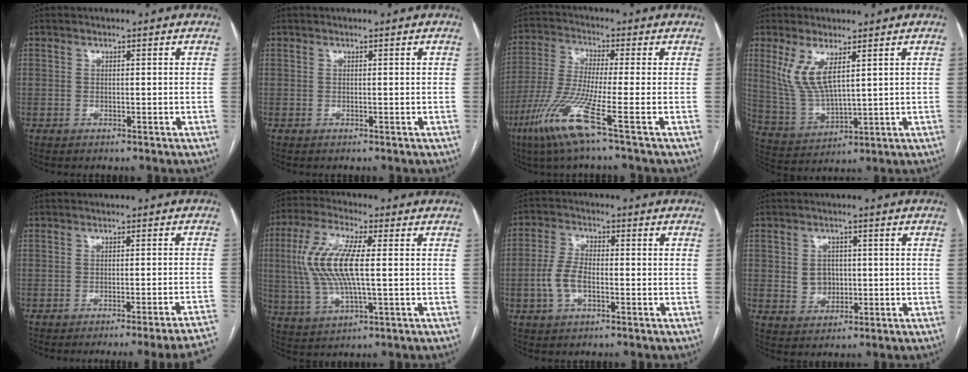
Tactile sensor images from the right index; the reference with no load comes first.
{"total": 0.0}
{"total": 10.7, "force": [-5.4, -0.9, 9.2], "torque": [-0.195, -0.031, -0.115]}
{"total": 8.2, "force": [3.7, 2.4, 7.0], "torque": [-0.160, -0.007, 0.087]}
{"total": 15.6, "force": [-14.2, -2.2, 6.1], "torque": [-0.015, -0.021, -0.166]}
{"total": 11.8, "force": [1.1, 2.8, 11.4], "torque": [-0.254, 0.009, 0.020]}
{"total": 5.6, "force": [-1.5, 2.8, 4.6], "torque": [-0.105, 0.010, -0.030]}
{"total": 4.2, "force": [0.2, 3.8, 1.9], "torque": [-0.028, 0.009, 0.013]}